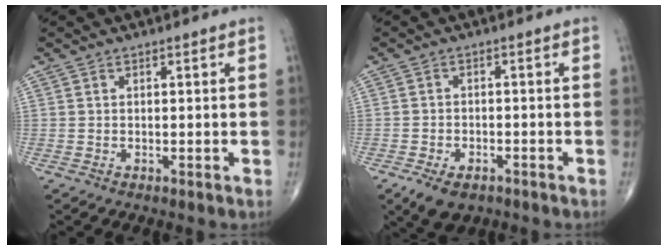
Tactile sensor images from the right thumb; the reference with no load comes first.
{"total": 6.3, "force": [-3.8, 3.5, 3.6], "torque": [-0.060, 0.008, -0.060]}